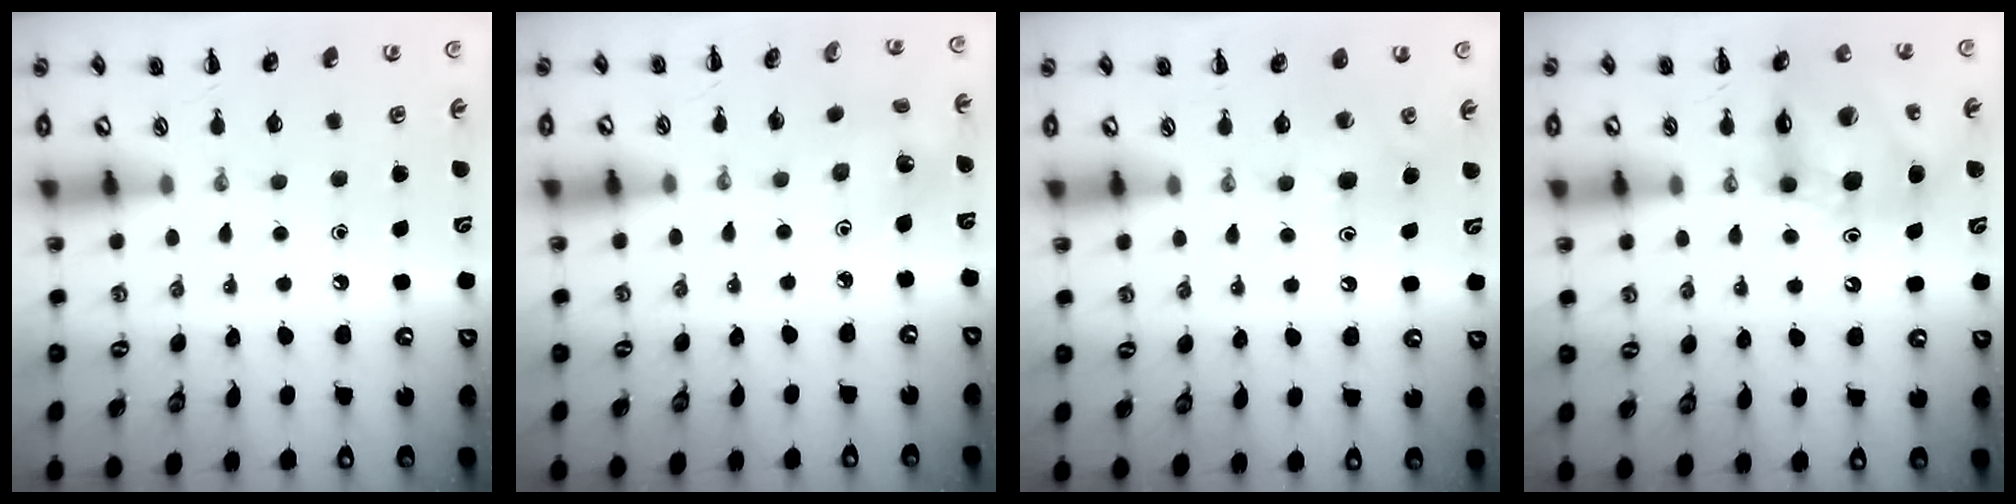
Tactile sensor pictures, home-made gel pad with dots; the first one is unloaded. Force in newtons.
{"total": 2.6, "press": 2.4, "slide": 0.9}
{"total": 4.7, "press": 4.5, "slide": 1.2}
{"total": 13.9, "press": 13.3, "slide": 4.0}